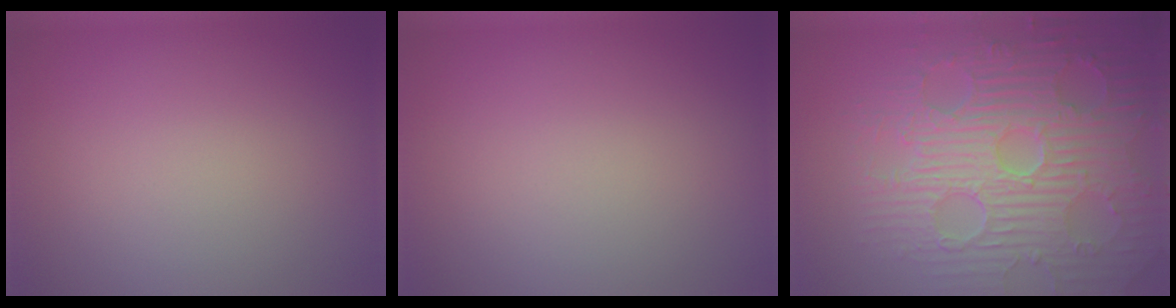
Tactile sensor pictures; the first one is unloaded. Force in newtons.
{"total": 0.0}
{"total": 9.2, "press": 6.8, "slide": 6.2}